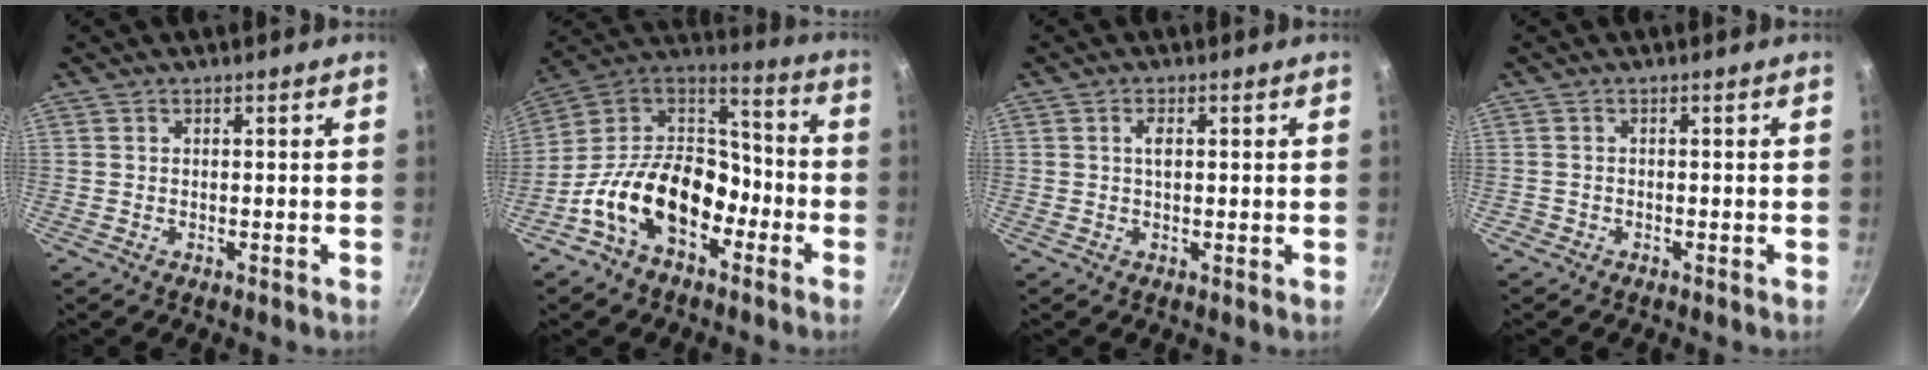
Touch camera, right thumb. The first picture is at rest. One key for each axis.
{"total": 18.6, "fx": -7.8, "fy": 11.8, "fz": 12.0, "tx": -0.163, "ty": 0.075, "tz": -0.154}
{"total": 1.2, "fx": 0.4, "fy": 0.0, "fz": 1.1, "tx": -0.019, "ty": -0.001, "tz": 0.008}
{"total": 0.8, "fx": -0.5, "fy": 0.6, "fz": 0.0, "tx": -0.004, "ty": 0.007, "tz": -0.009}